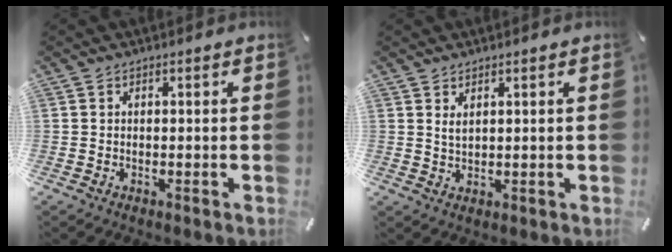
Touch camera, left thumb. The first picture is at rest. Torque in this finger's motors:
{"motor_torque": [0.23, -0.07, 0.26, -0.19, 0.01]}